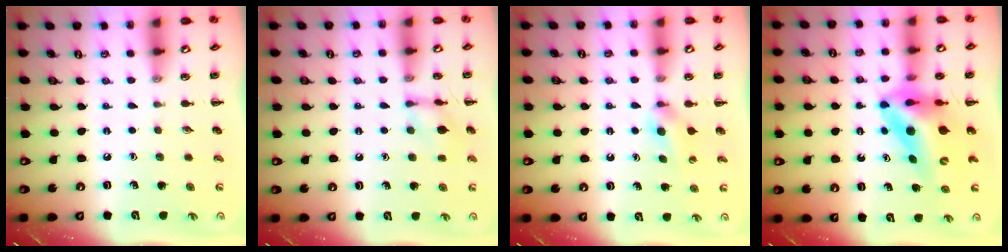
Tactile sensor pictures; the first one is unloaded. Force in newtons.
{"total": 9.2, "press": 9.1, "slide": 0.7}
{"total": 4.7, "press": 4.4, "slide": 1.6}
{"total": 12.2, "press": 11.6, "slide": 3.8}